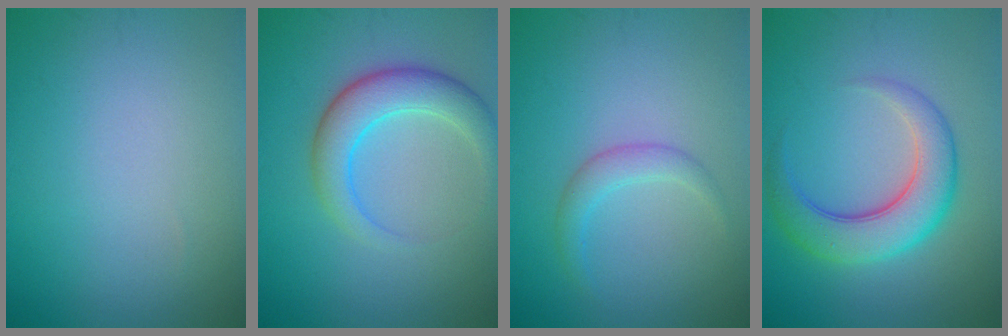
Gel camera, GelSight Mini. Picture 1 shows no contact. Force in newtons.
{"total": 4.6, "press": 4.6, "slide": 0.3}
{"total": 1.8, "press": 1.8, "slide": 0.1}
{"total": 6.2, "press": 6.2, "slide": 0.3}